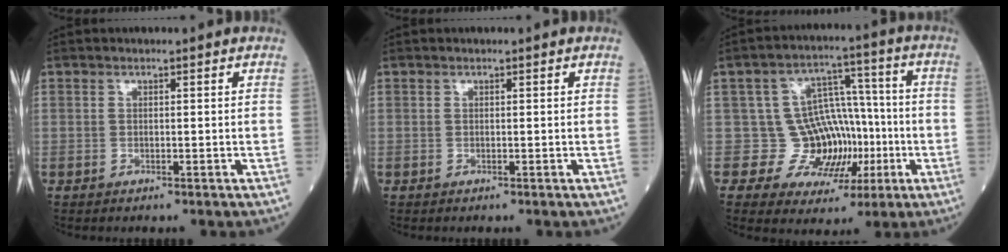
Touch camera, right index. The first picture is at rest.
{"total": 0.0}
{"total": 9.4, "force": [-1.8, 8.5, 3.5], "torque": [-0.031, 0.035, -0.016]}